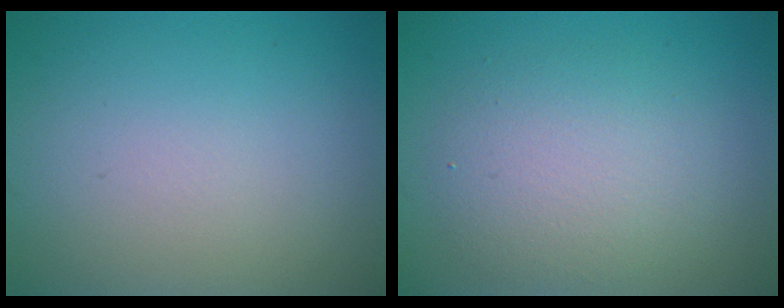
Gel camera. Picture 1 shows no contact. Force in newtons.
{"total": 4.2, "press": 4.2, "slide": 0.5}